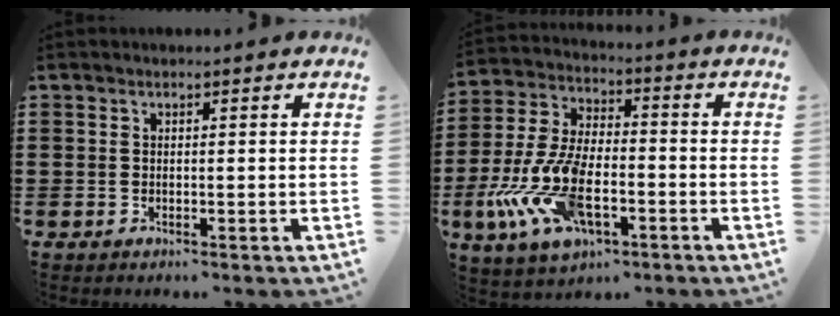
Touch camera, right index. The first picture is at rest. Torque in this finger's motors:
{"motor_torque": [2.14, 0.00, 1.05, 0.21]}